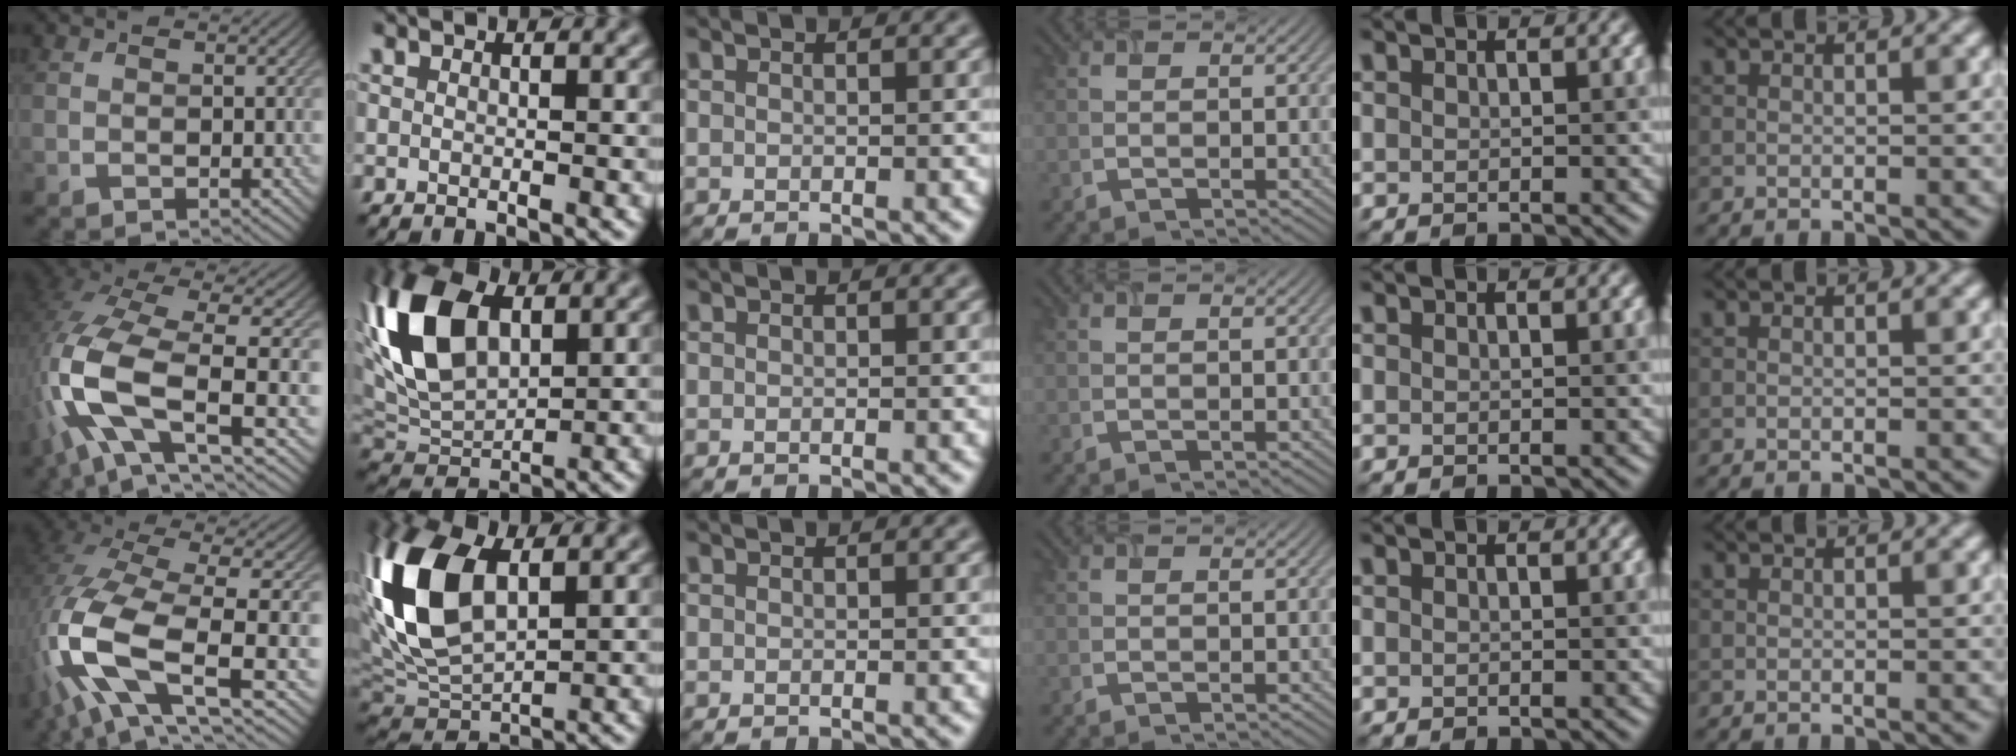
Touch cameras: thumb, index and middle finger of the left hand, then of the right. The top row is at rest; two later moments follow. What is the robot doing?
{"motion": "close", "object": "airpods case & airpods"}